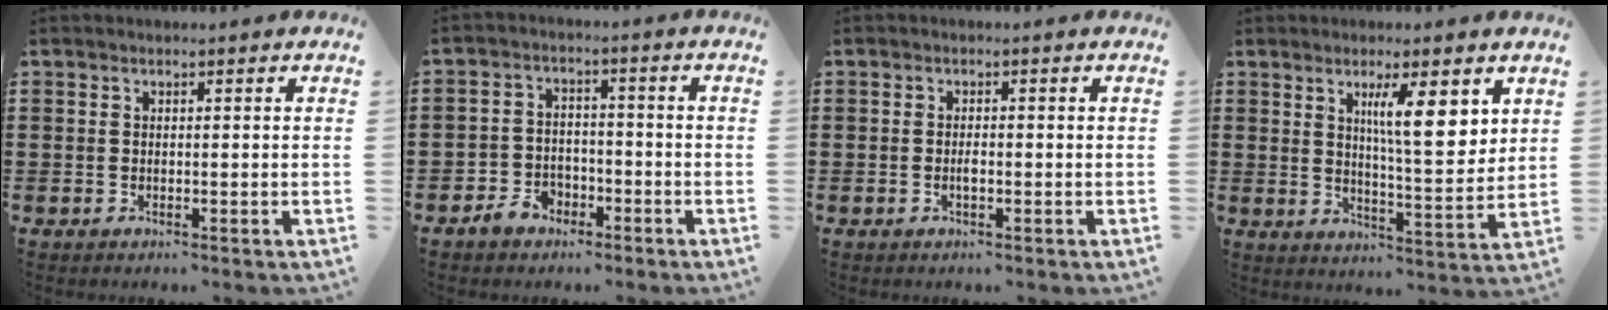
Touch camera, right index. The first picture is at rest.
{"total": 4.0, "force": [-2.8, 2.6, 1.2], "torque": [-0.041, 0.010, -0.061]}
{"total": 1.2, "force": [-0.4, 0.4, 1.1], "torque": [-0.022, -0.001, -0.006]}
{"total": 8.2, "force": [4.0, 1.7, 6.9], "torque": [-0.119, -0.016, 0.061]}